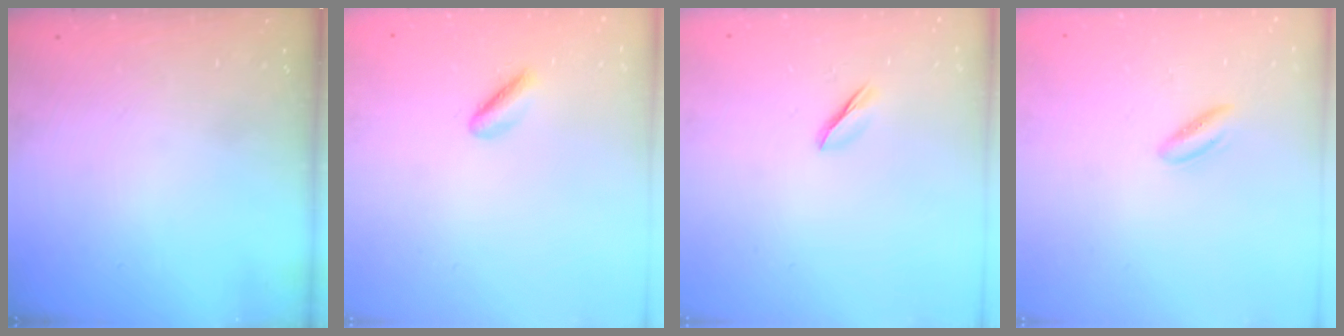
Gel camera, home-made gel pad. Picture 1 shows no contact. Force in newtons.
{"total": 2.0, "press": 1.8, "slide": 1.0}
{"total": 2.0, "press": 2.0, "slide": 0.6}
{"total": 2.6, "press": 2.3, "slide": 1.3}